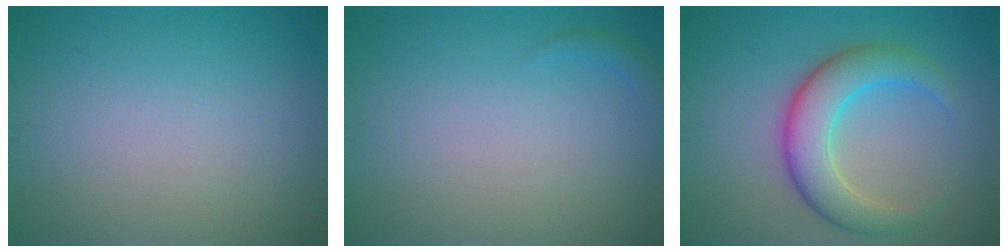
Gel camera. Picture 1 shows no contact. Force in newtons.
{"total": 0.9, "press": 0.9, "slide": 0.1}
{"total": 5.9, "press": 5.9, "slide": 0.2}